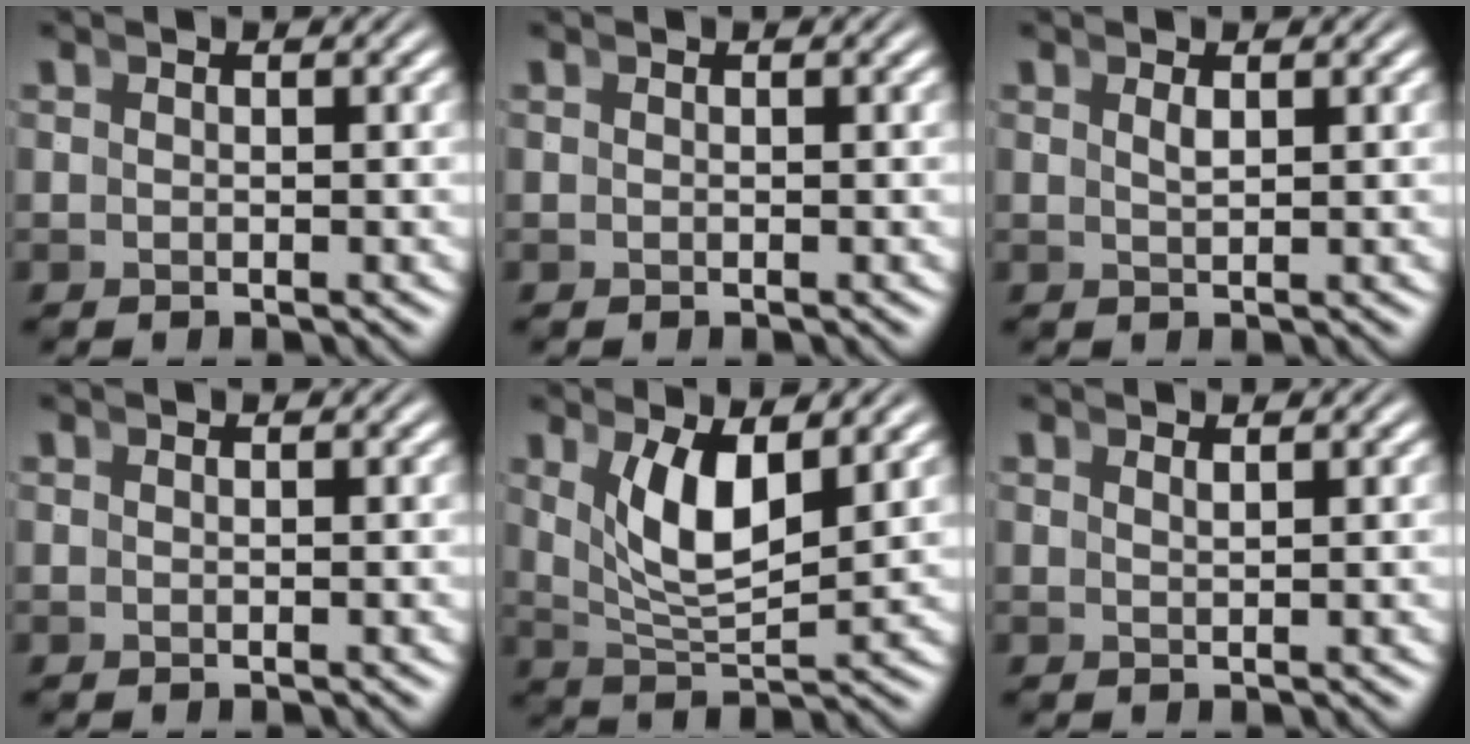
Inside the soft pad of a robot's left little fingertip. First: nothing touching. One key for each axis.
{"total": 0.0}
{"total": 0.8, "fx": 0.4, "fy": -0.5, "fz": 0.5, "tx": -0.002, "ty": -0.002, "tz": 0.012}
{"total": 0.0}
{"total": 4.6, "fx": 1.4, "fy": 1.7, "fz": 4.1, "tx": -0.075, "ty": -0.009, "tz": 0.031}
{"total": 1.0, "fx": 0.7, "fy": -0.7, "fz": 0.0, "tx": 0.010, "ty": 0.003, "tz": 0.015}